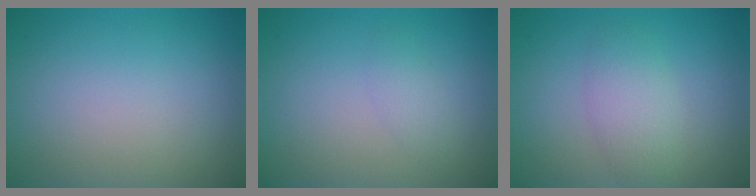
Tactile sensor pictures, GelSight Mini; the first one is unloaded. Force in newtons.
{"total": 1.0, "press": 1.0, "slide": 0.1}
{"total": 2.9, "press": 2.9, "slide": 0.1}